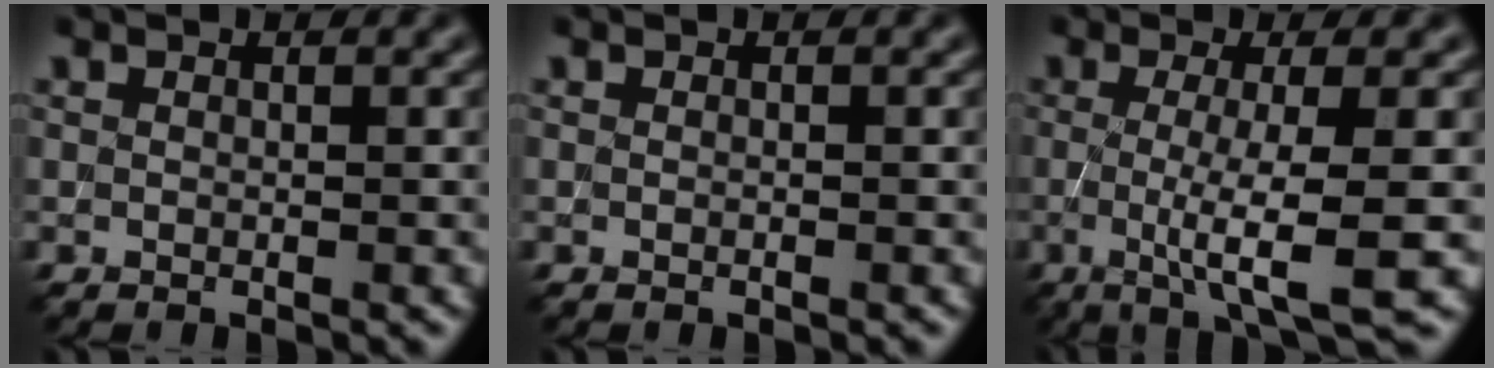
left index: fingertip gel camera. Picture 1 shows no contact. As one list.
[{"total": 0.0}, {"total": 6.5, "force": [-0.8, 1.3, 6.3], "torque": [-0.103, -0.011, -0.015]}]